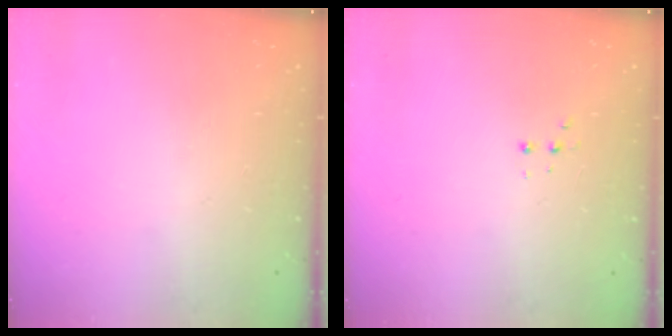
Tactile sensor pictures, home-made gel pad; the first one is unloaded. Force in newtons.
{"total": 3.0, "press": 2.9, "slide": 0.7}